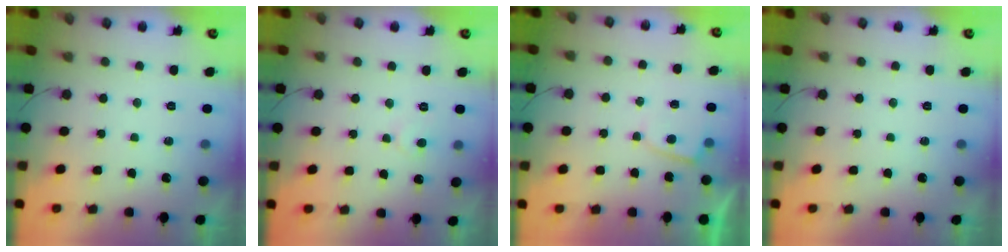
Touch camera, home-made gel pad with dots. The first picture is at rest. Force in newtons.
{"total": 4.0, "press": 3.9, "slide": 0.5}
{"total": 2.3, "press": 2.2, "slide": 0.3}
{"total": 0.0}